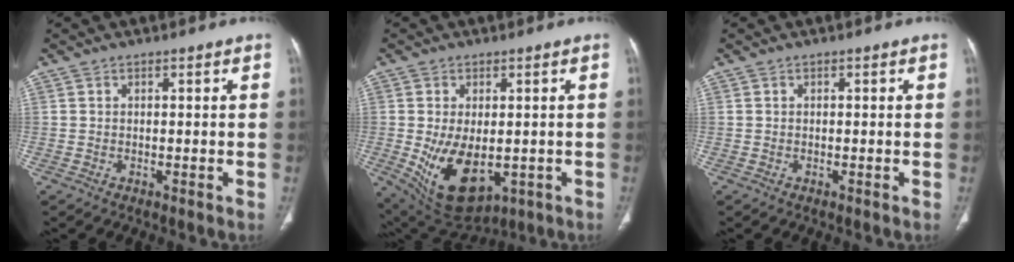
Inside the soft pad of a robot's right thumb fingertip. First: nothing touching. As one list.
[{"total": 13.0, "force": [-2.4, 7.5, 10.4], "torque": [-0.171, -0.012, -0.010]}, {"total": 0.0}]